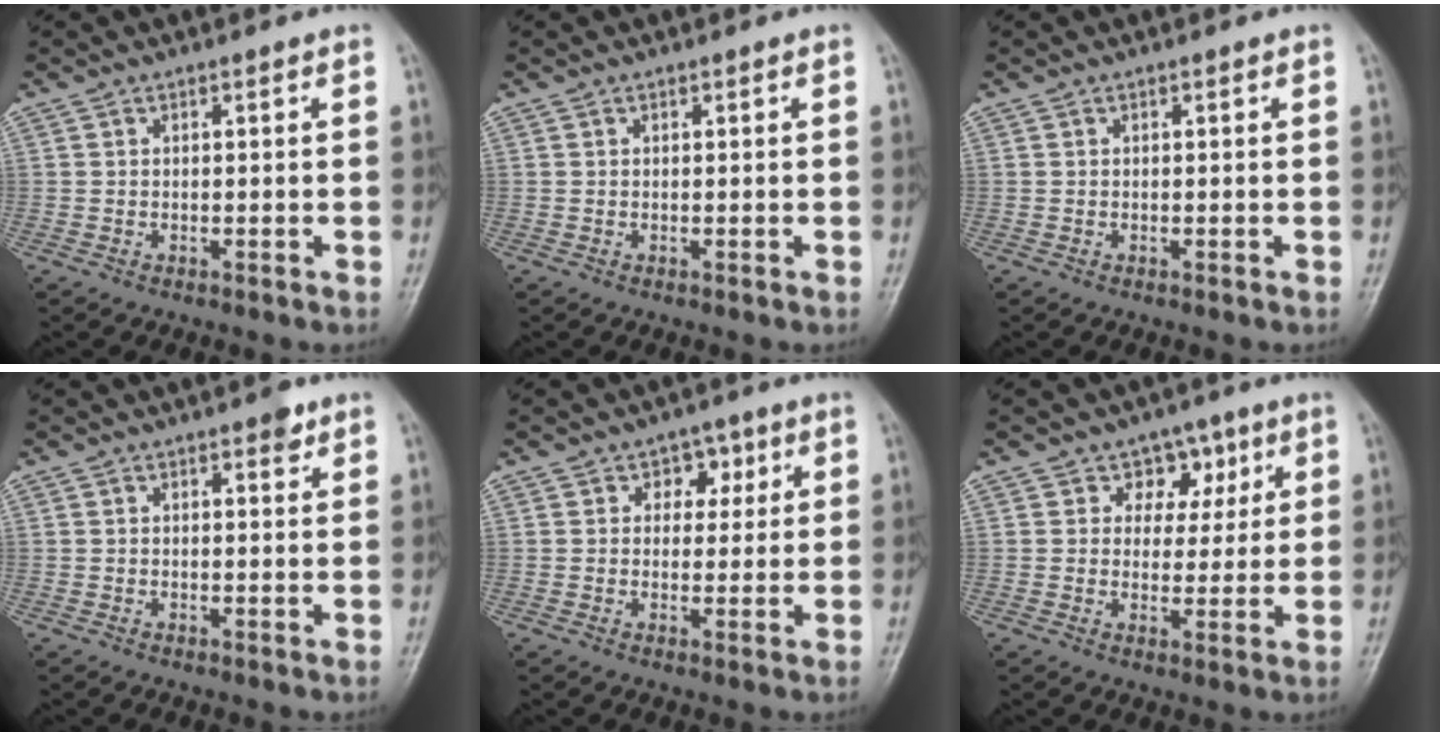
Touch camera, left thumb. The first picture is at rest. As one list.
[{"total": 0.0}, {"total": 0.0}, {"total": 2.1, "force": [1.3, 1.0, 1.4], "torque": [-0.012, -0.005, 0.016]}, {"total": 4.6, "force": [1.7, 3.6, 2.3], "torque": [0.008, -0.002, 0.019]}, {"total": 6.2, "force": [2.9, 5.1, 2.1], "torque": [0.013, -0.005, 0.038]}]